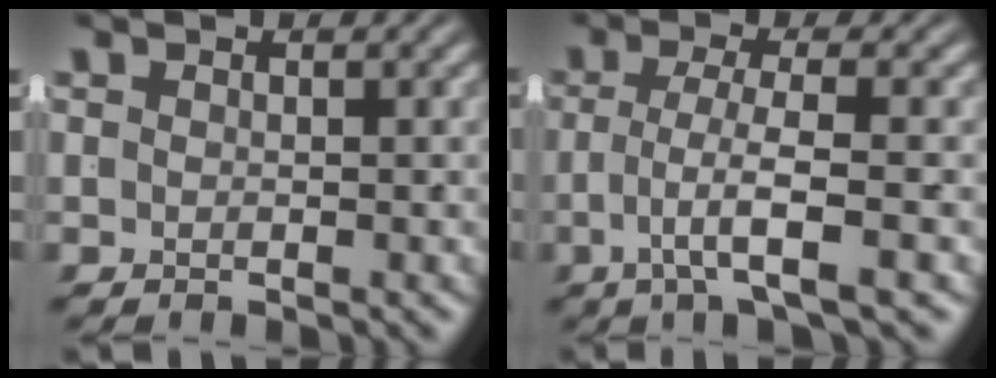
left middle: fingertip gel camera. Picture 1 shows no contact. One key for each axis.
{"total": 4.2, "fx": -1.6, "fy": 0.2, "fz": 3.8, "tx": -0.068, "ty": -0.011, "tz": -0.021}